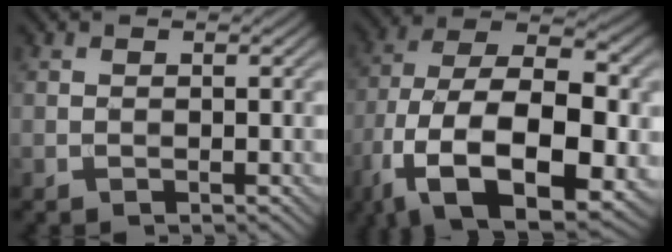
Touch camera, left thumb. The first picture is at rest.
{"total": 17.9, "force": [-7.0, 9.2, 13.7], "torque": [-0.264, -0.016, -0.120]}